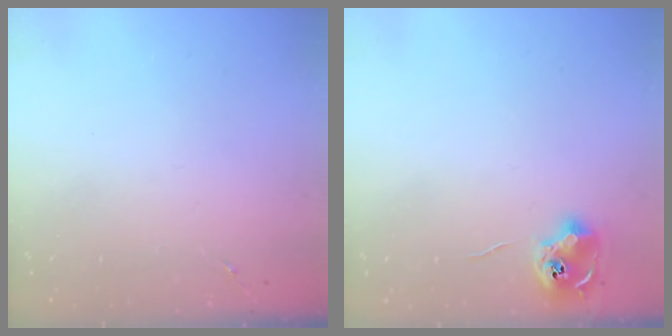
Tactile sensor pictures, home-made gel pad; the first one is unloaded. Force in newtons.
{"total": 8.8, "press": 8.8, "slide": 0.1}